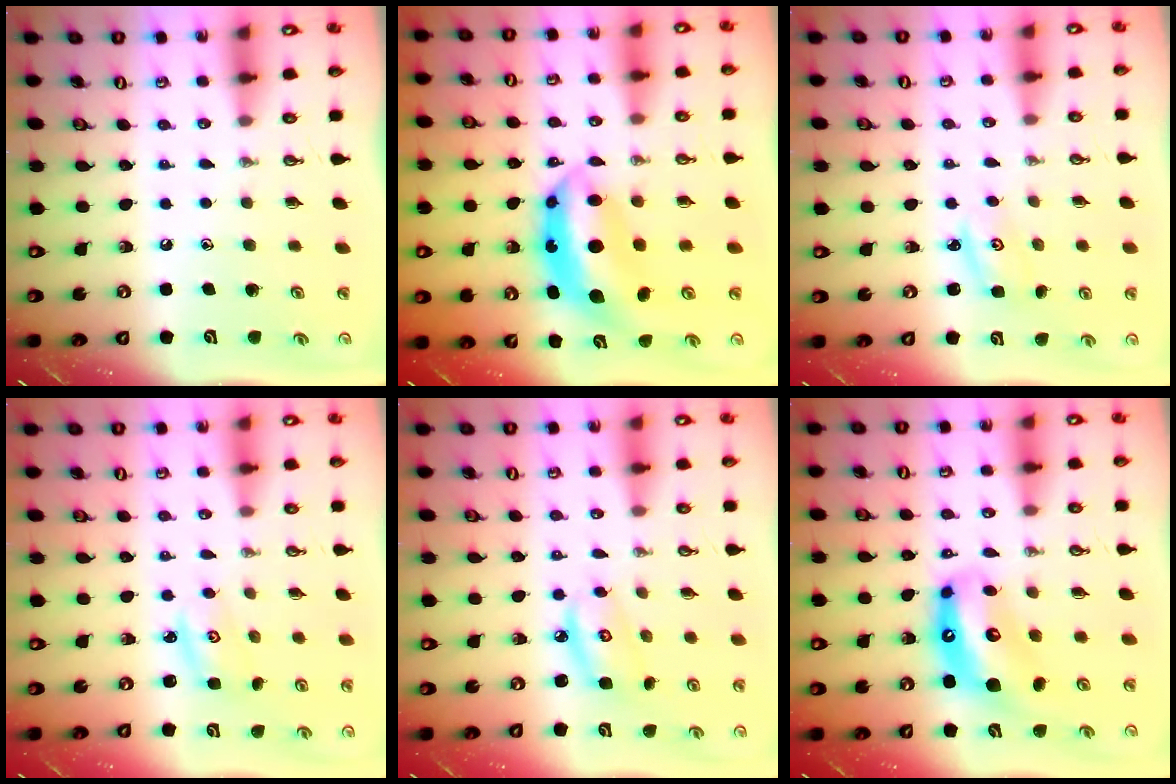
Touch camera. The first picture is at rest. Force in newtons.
{"total": 8.8, "press": 8.8, "slide": 0.3}
{"total": 2.1, "press": 2.1, "slide": 0.2}
{"total": 2.7, "press": 2.7, "slide": 0.2}
{"total": 6.0, "press": 6.0, "slide": 0.4}
{"total": 12.2, "press": 12.2, "slide": 1.1}